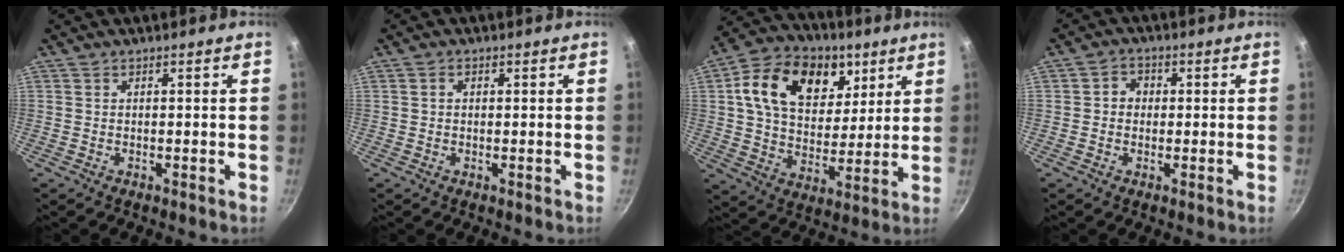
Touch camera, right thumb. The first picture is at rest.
{"total": 1.1, "force": [0.2, 0.9, 0.6], "torque": [-0.010, 0.006, 0.003]}
{"total": 20.4, "force": [8.0, 14.1, 12.4], "torque": [-0.184, -0.018, 0.124]}
{"total": 3.3, "force": [0.1, 2.9, 1.5], "torque": [-0.009, 0.007, -0.005]}